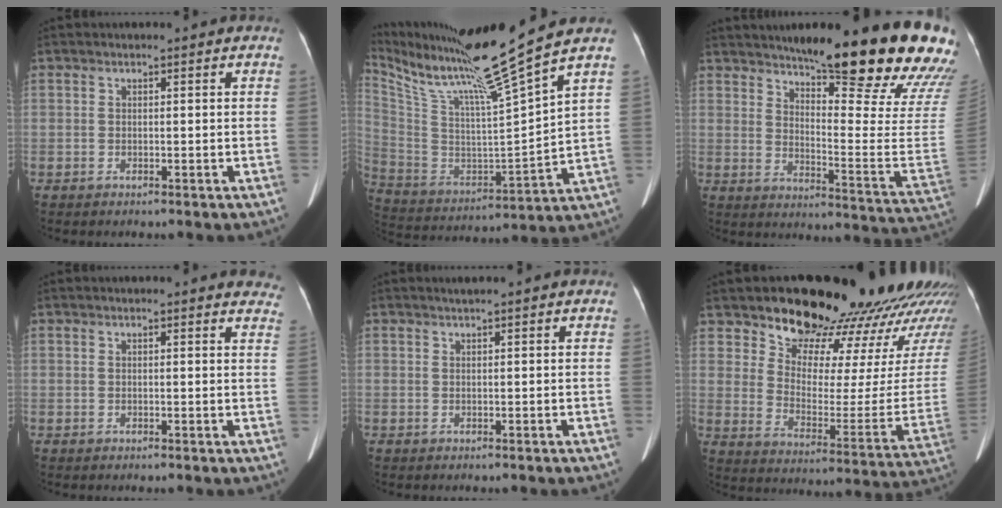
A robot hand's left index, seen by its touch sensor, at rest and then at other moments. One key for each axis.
{"total": 20.0, "fx": 15.7, "fy": -2.4, "fz": 12.2, "tx": -0.229, "ty": -0.034, "tz": 0.277}
{"total": 25.5, "fx": 20.2, "fy": 3.1, "fz": 15.2, "tx": -0.205, "ty": -0.074, "tz": 0.250}
{"total": 9.9, "fx": 9.3, "fy": 1.9, "fz": 2.6, "tx": 0.003, "ty": -0.005, "tz": 0.076}
{"total": 0.8, "fx": 0.6, "fy": -0.1, "fz": 0.4, "tx": -0.010, "ty": 0.004, "tz": 0.014}
{"total": 24.6, "fx": 21.7, "fy": 6.8, "fz": 9.5, "tx": -0.121, "ty": -0.083, "tz": 0.270}